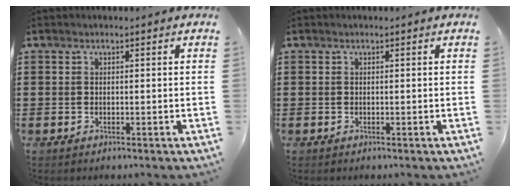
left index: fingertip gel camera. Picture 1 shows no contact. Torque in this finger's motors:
{"motor_torque": [-0.02, -0.02, 0.00, 0.00]}